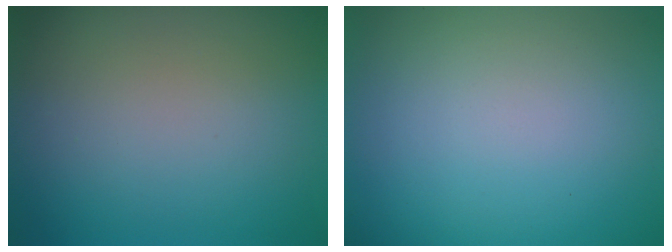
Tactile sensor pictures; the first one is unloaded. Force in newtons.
{"total": 0.0}